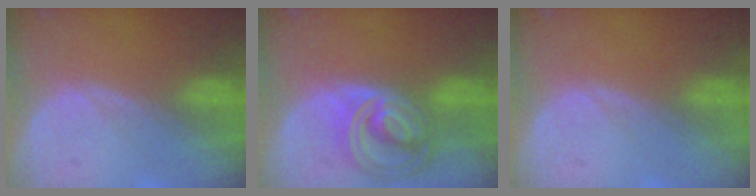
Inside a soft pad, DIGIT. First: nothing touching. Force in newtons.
{"total": 8.7, "press": 7.5, "slide": 4.3}
{"total": 0.0}